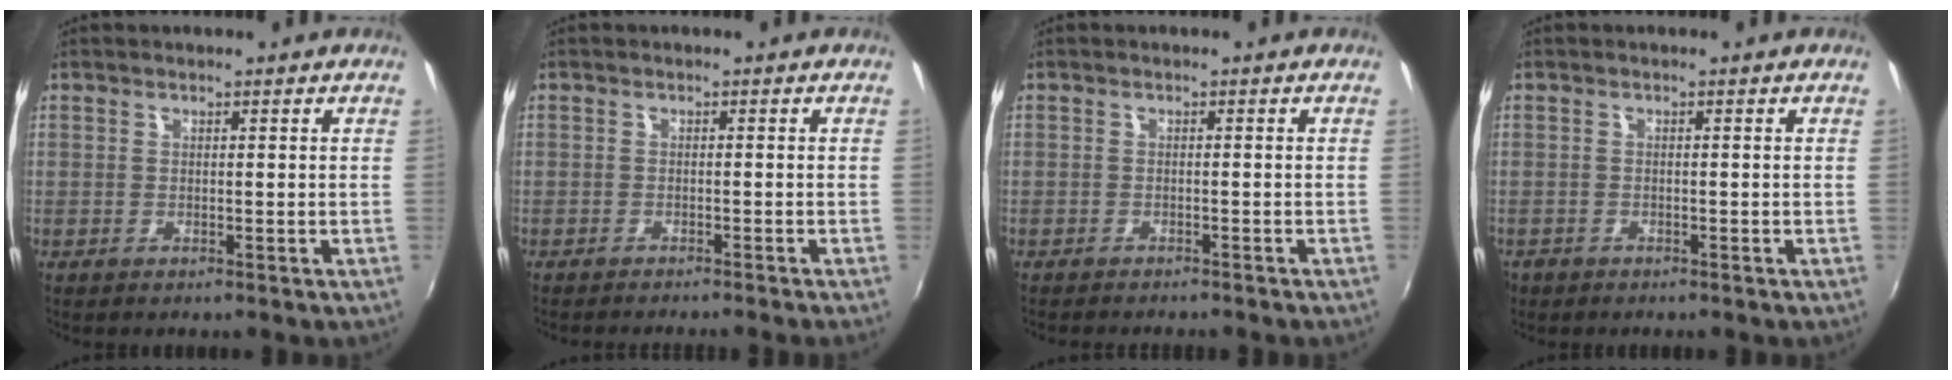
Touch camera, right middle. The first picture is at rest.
{"total": 3.3, "force": [-3.0, -0.4, 1.2], "torque": [-0.036, -0.007, -0.047]}
{"total": 3.8, "force": [-3.5, 0.5, 1.4], "torque": [-0.036, -0.014, -0.054]}
{"total": 1.8, "force": [-1.2, 1.3, 0.4], "torque": [-0.014, -0.004, -0.020]}